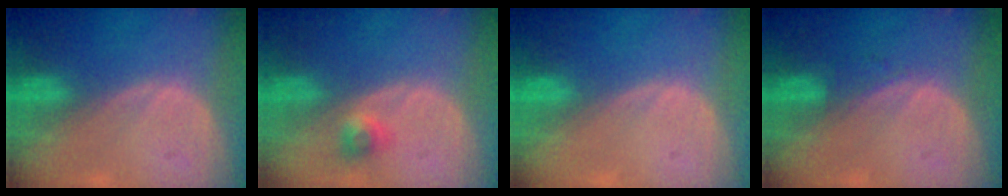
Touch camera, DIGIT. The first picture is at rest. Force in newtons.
{"total": 2.4, "press": 2.0, "slide": 1.2}
{"total": 0.0}
{"total": 0.7, "press": 0.7, "slide": 0.1}